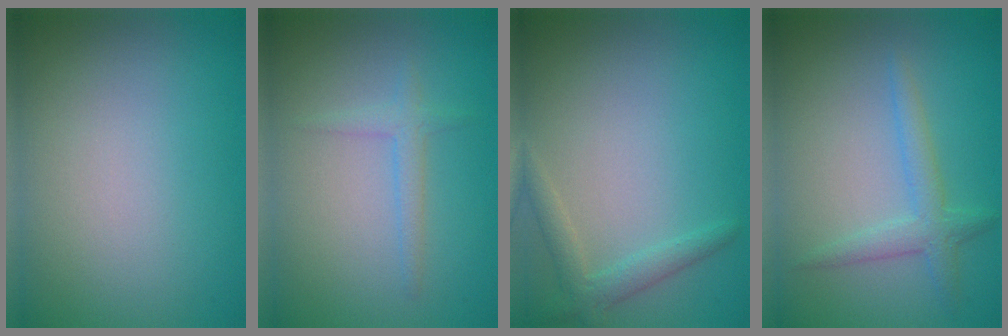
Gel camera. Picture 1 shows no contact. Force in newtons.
{"total": 1.5, "press": 1.5, "slide": 0.0}
{"total": 2.0, "press": 2.0, "slide": 0.1}
{"total": 2.3, "press": 2.3, "slide": 0.1}